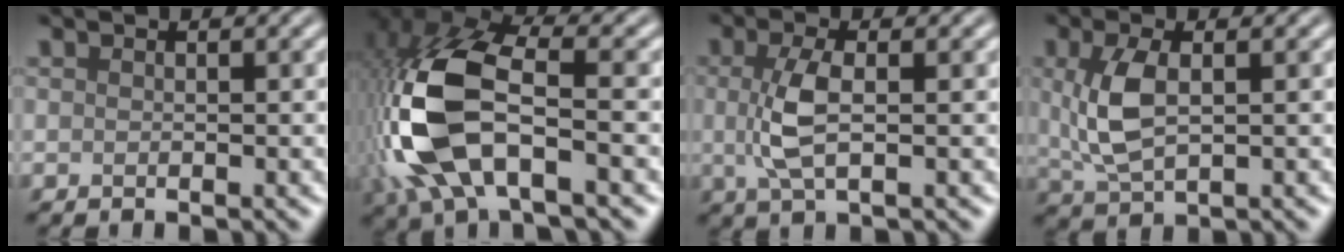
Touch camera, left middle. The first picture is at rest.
{"total": 12.8, "force": [-2.5, 6.2, 11.0], "torque": [-0.270, 0.003, -0.054]}
{"total": 3.7, "force": [0.1, 1.4, 3.5], "torque": [-0.080, 0.000, 0.002]}
{"total": 4.8, "force": [0.7, 2.3, 4.1], "torque": [-0.099, 0.003, 0.018]}